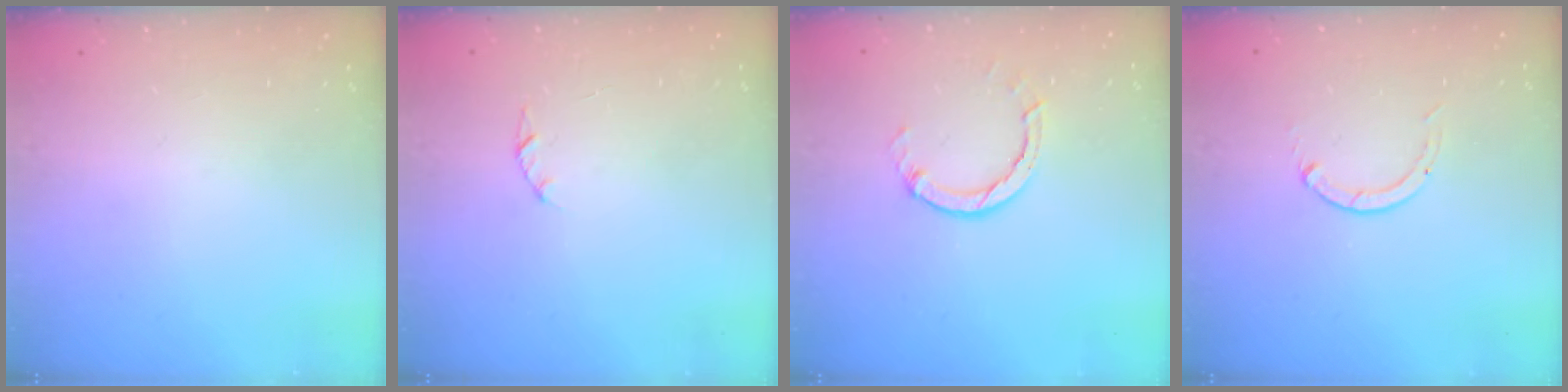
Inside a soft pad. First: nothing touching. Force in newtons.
{"total": 1.4, "press": 1.4, "slide": 0.3}
{"total": 3.5, "press": 3.5, "slide": 0.4}
{"total": 0.0}